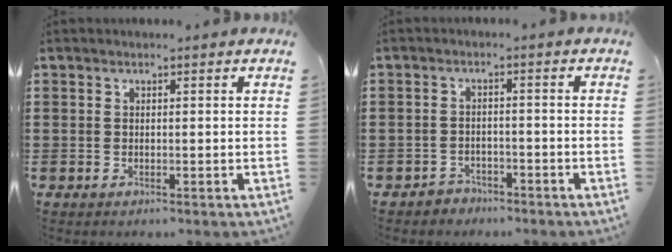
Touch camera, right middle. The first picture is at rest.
{"total": 2.2, "force": [-2.1, 0.7, -0.1], "torque": [-0.005, 0.003, -0.048]}